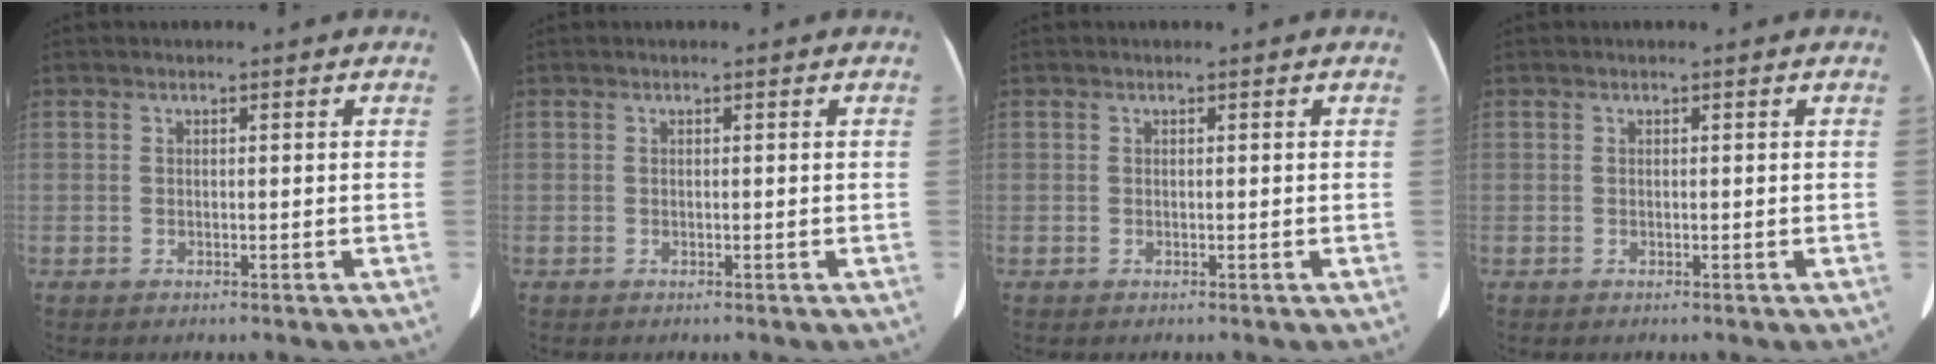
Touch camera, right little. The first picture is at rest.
{"total": 0.0}
{"total": 0.0}
{"total": 0.0}